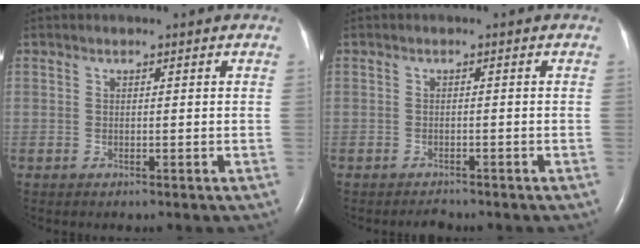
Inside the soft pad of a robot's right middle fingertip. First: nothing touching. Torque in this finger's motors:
{"motor_torque": [0.13, -0.12, -0.04, -0.01]}